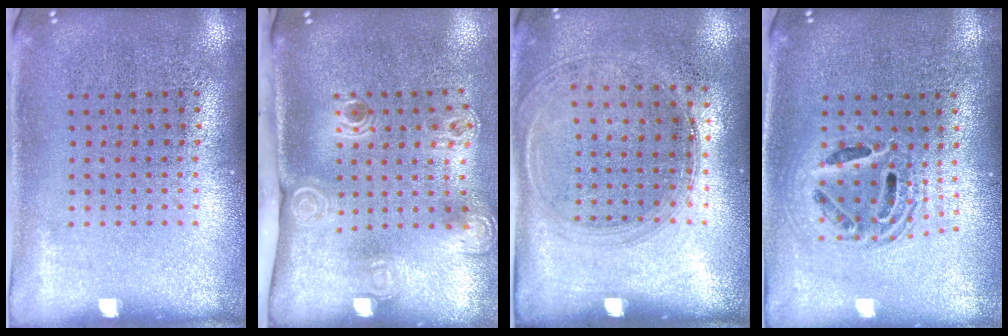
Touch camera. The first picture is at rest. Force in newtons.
{"total": 2.3, "press": 1.6, "slide": 1.7}
{"total": 1.3, "press": 1.2, "slide": 0.5}
{"total": 1.6, "press": 1.3, "slide": 0.9}